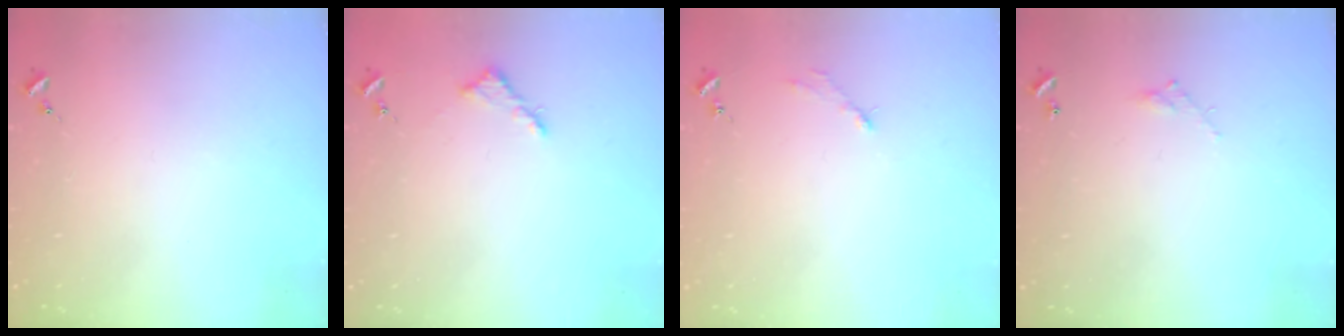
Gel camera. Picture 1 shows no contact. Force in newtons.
{"total": 5.6, "press": 5.6, "slide": 0.6}
{"total": 2.6, "press": 2.6, "slide": 0.3}
{"total": 3.8, "press": 3.8, "slide": 0.2}